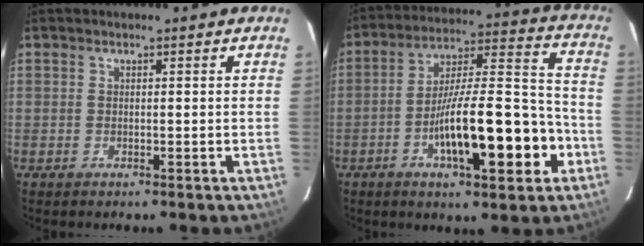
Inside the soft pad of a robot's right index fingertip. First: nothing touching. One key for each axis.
{"total": 18.0, "fx": -6.3, "fy": 3.9, "fz": 16.5, "tx": -0.269, "ty": 0.017, "tz": -0.092}